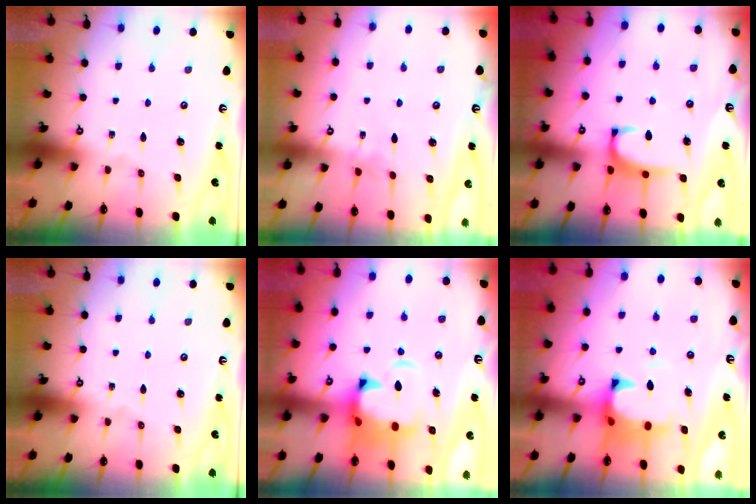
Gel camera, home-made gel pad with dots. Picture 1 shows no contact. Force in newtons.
{"total": 2.3, "press": 2.3, "slide": 0.4}
{"total": 2.2, "press": 2.1, "slide": 0.6}
{"total": 0.0}
{"total": 5.3, "press": 5.0, "slide": 1.6}
{"total": 2.8, "press": 2.6, "slide": 1.2}